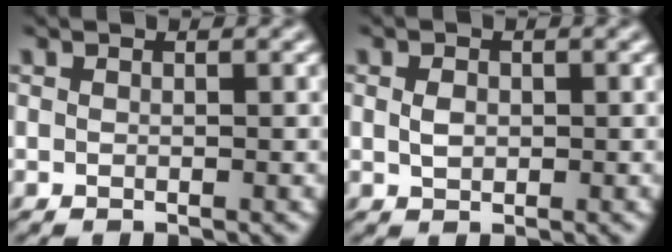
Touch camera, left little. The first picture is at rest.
{"total": 1.4, "force": [-0.1, 1.0, 0.9], "torque": [-0.022, 0.002, -0.003]}